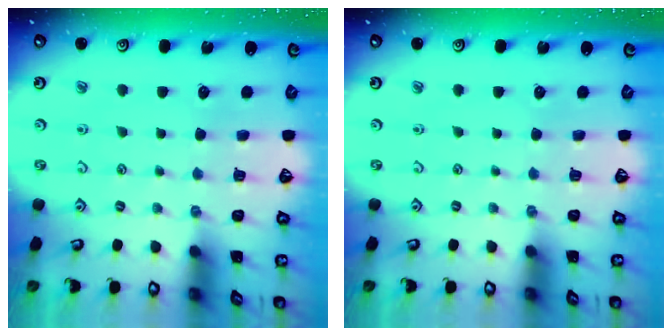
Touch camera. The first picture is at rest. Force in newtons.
{"total": 0.0}